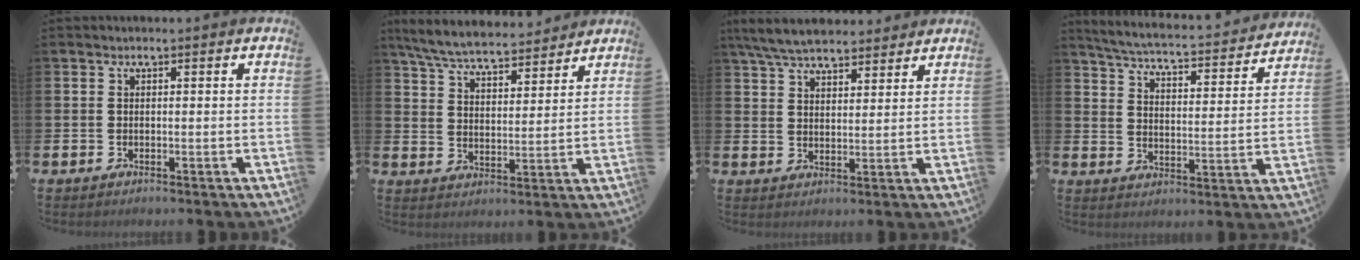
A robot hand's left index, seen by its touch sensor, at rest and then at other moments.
{"total": 6.9, "force": [6.6, 1.1, 1.8], "torque": [-0.061, -0.037, 0.116]}
{"total": 6.5, "force": [6.1, 1.5, 1.7], "torque": [-0.054, -0.019, 0.112]}
{"total": 4.8, "force": [4.6, 0.4, 1.3], "torque": [-0.050, -0.041, 0.071]}